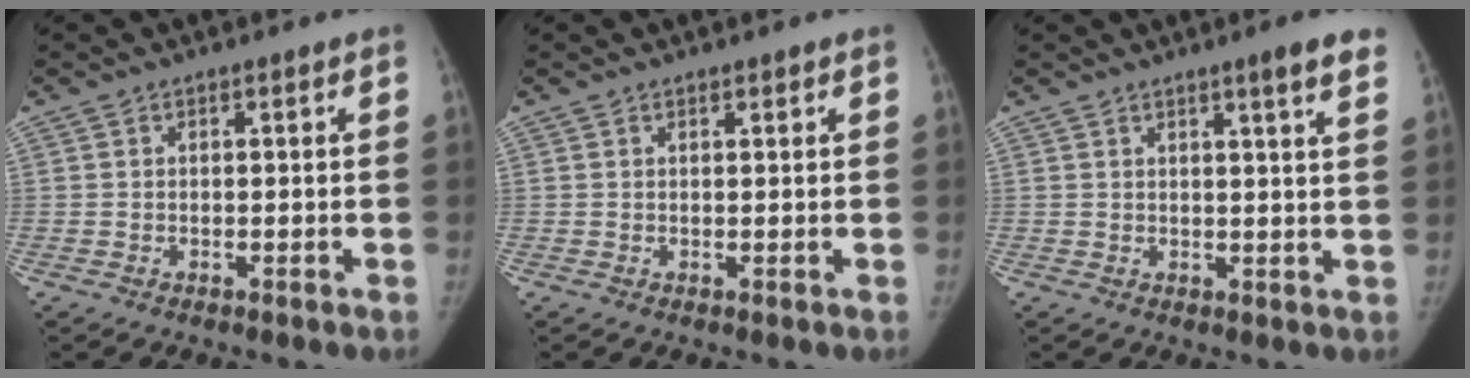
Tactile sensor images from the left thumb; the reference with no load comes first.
{"total": 0.6, "force": [0.5, 0.2, 0.2], "torque": [-0.005, -0.003, 0.009]}
{"total": 5.8, "force": [3.8, 0.2, 4.3], "torque": [-0.052, -0.016, 0.047]}